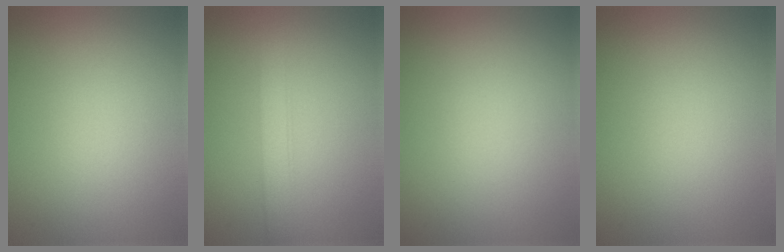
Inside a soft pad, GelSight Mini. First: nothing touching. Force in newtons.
{"total": 2.0, "press": 2.0, "slide": 0.1}
{"total": 0.0}
{"total": 0.0}